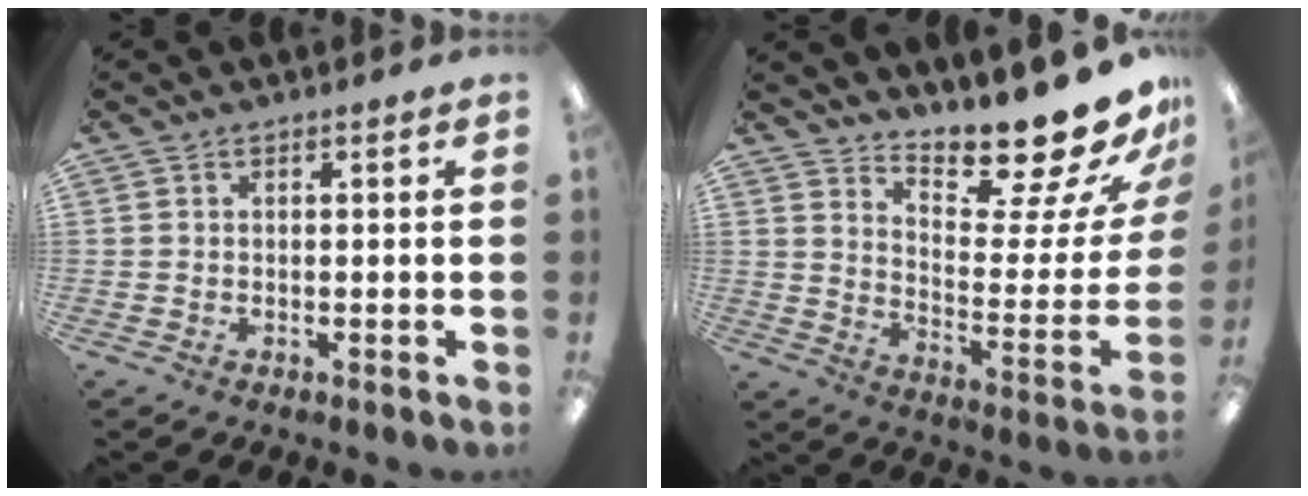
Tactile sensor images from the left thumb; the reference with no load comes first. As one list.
[{"total": 18.8, "force": [16.3, 3.8, 8.7], "torque": [-0.101, -0.140, 0.261]}]